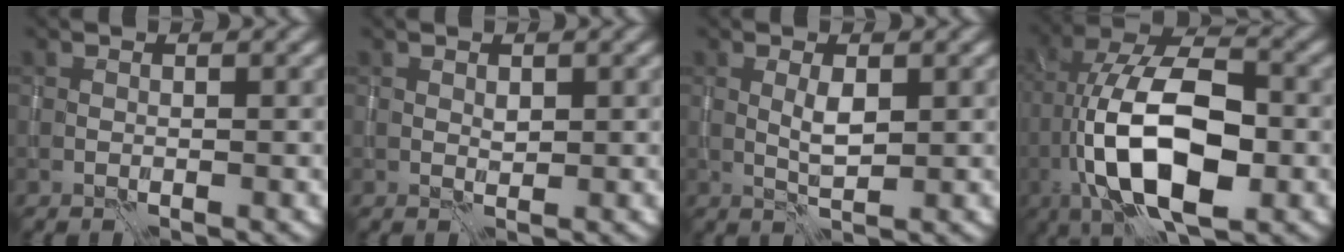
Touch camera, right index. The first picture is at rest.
{"total": 0.6, "force": [0.4, 0.3, 0.4], "torque": [-0.008, -0.003, 0.009]}
{"total": 1.7, "force": [0.3, 0.4, 1.6], "torque": [-0.036, 0.000, 0.007]}
{"total": 12.9, "force": [-3.0, 5.7, 11.2], "torque": [-0.195, 0.016, -0.059]}